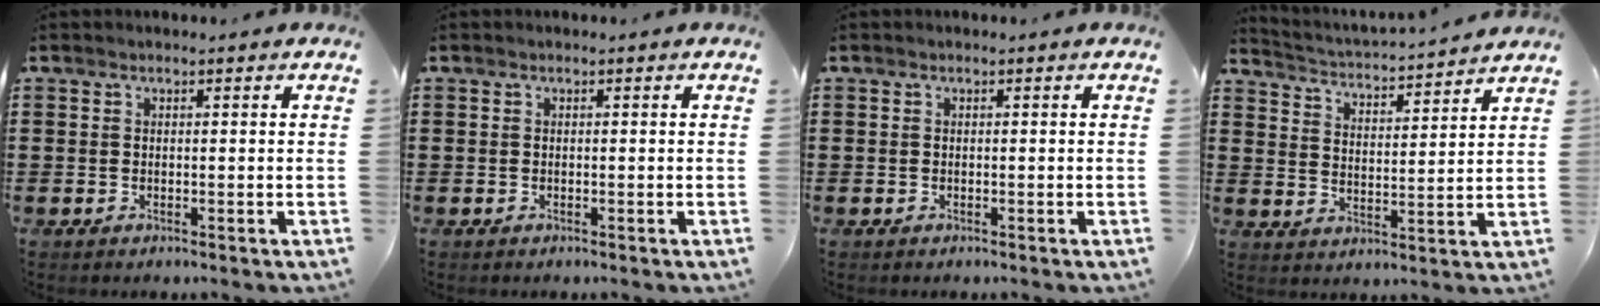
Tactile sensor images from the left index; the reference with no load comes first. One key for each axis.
{"total": 0.0}
{"total": 0.0}
{"total": 2.7, "fx": 2.7, "fy": -0.3, "fz": 0.2, "tx": -0.024, "ty": -0.031, "tz": 0.038}